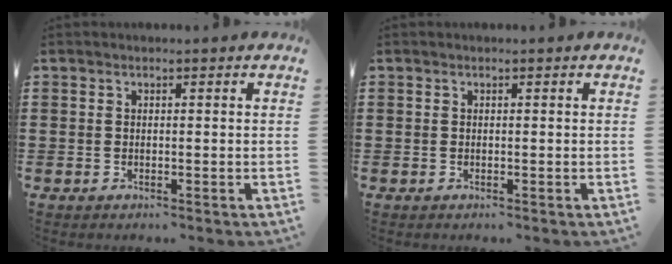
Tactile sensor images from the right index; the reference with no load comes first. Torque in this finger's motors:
{"motor_torque": [-0.06, 0.06, -0.01, 0.00]}